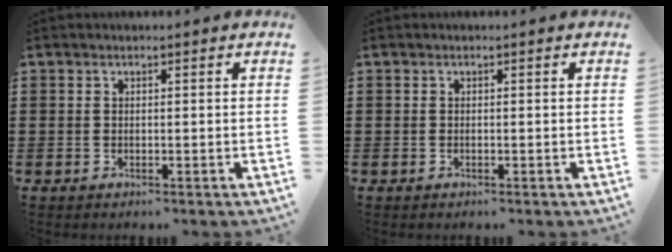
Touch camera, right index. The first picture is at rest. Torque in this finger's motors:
{"motor_torque": [1.08, 1.06, -0.01, -0.01]}